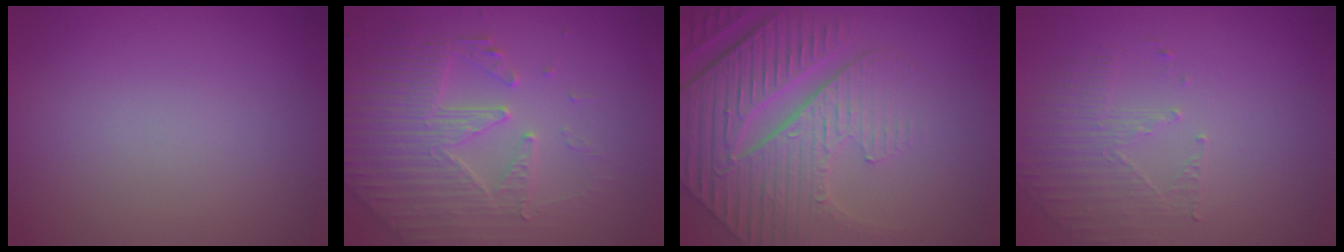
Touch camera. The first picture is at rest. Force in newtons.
{"total": 4.4, "press": 4.2, "slide": 1.3}
{"total": 8.6, "press": 6.4, "slide": 5.7}
{"total": 1.8, "press": 1.1, "slide": 1.4}